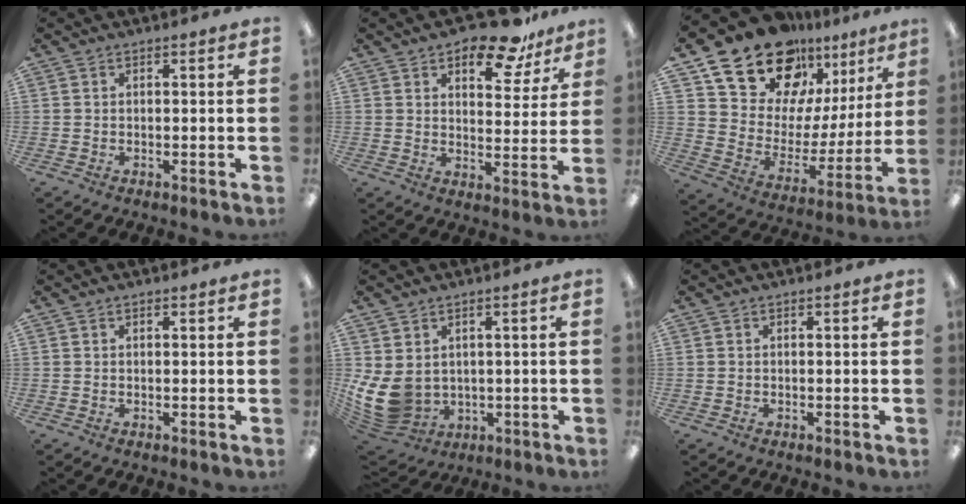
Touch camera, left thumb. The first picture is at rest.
{"total": 13.1, "force": [9.9, 5.7, 6.4], "torque": [-0.082, -0.058, 0.173]}
{"total": 19.8, "force": [15.8, 9.9, 6.6], "torque": [-0.138, -0.115, 0.287]}
{"total": 0.6, "force": [0.4, 0.3, 0.4], "torque": [-0.009, 0.003, 0.007]}
{"total": 9.4, "force": [0.9, 7.6, 5.5], "torque": [-0.141, -0.022, 0.025]}
{"total": 0.0}